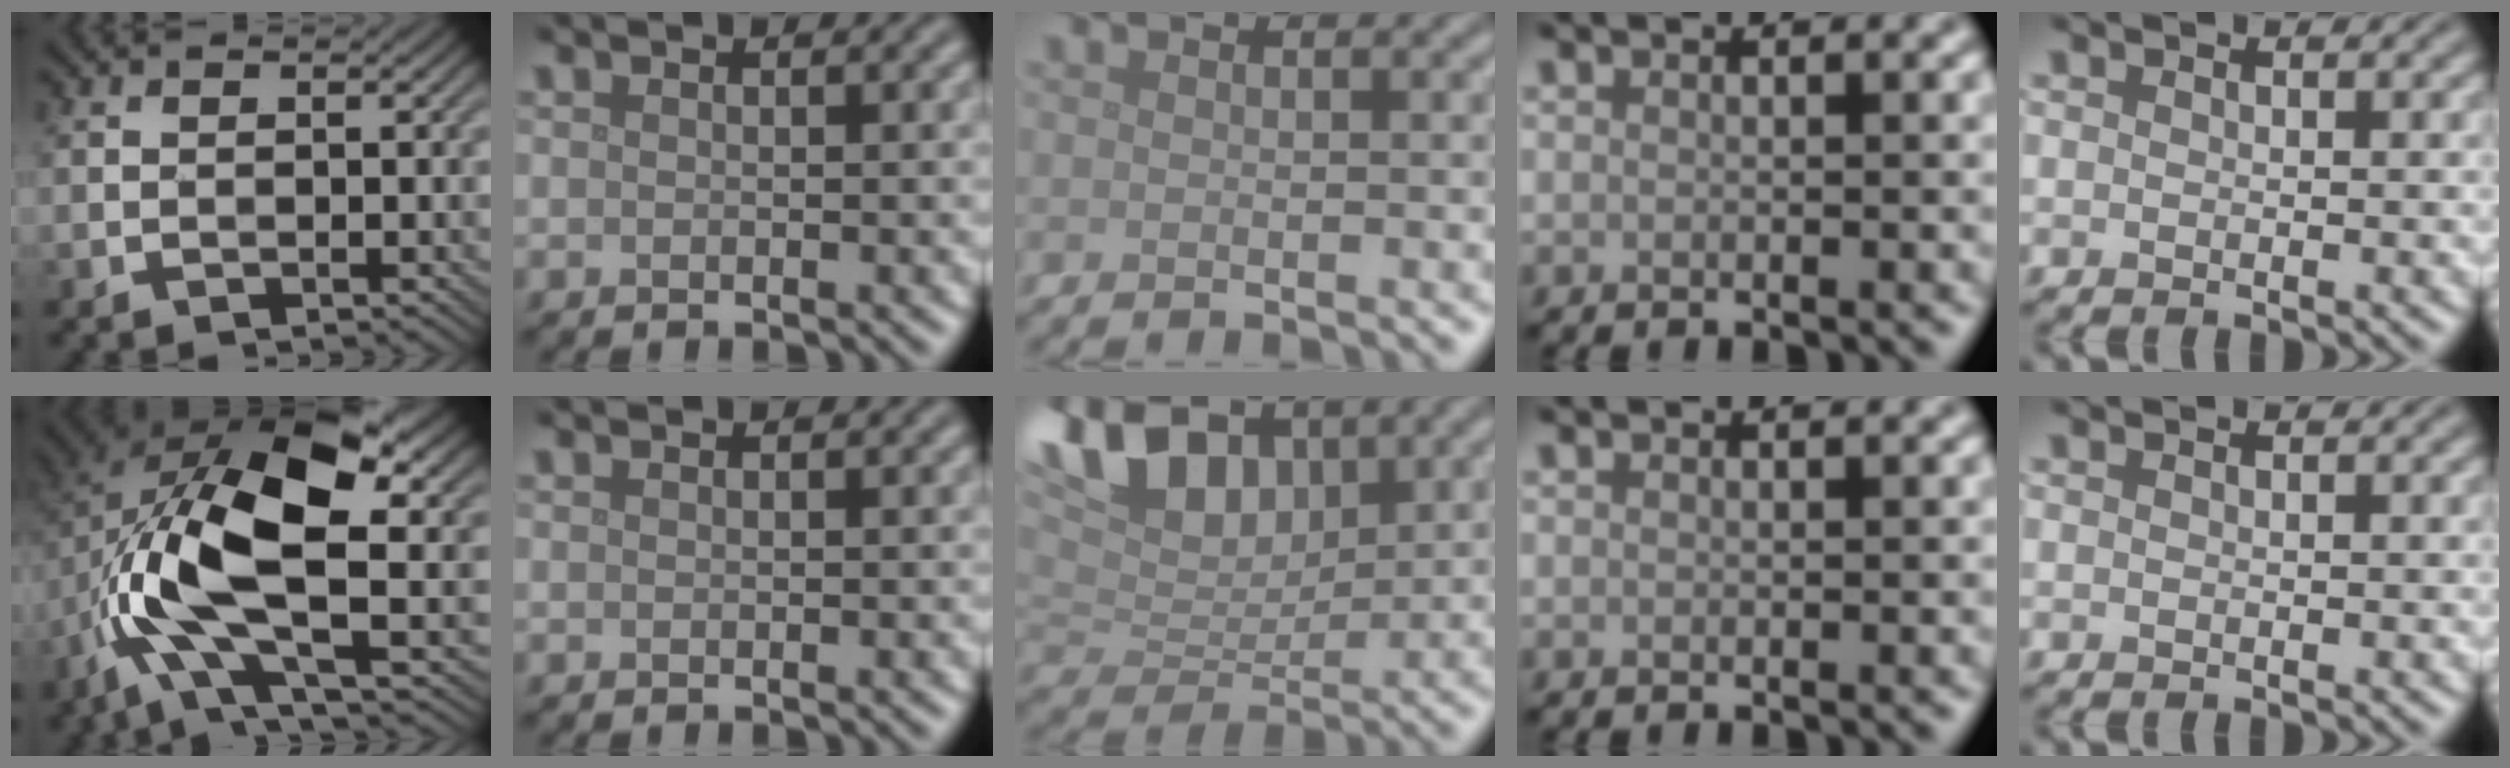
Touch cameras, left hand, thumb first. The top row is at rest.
{"thumb": {"total": 14.7, "force": [-1.1, 6.4, 13.1], "torque": [-0.265, 0.005, -0.028]}, "middle": {"total": 10.5, "force": [5.3, 6.1, 6.8], "torque": [-0.148, 0.017, 0.081]}}